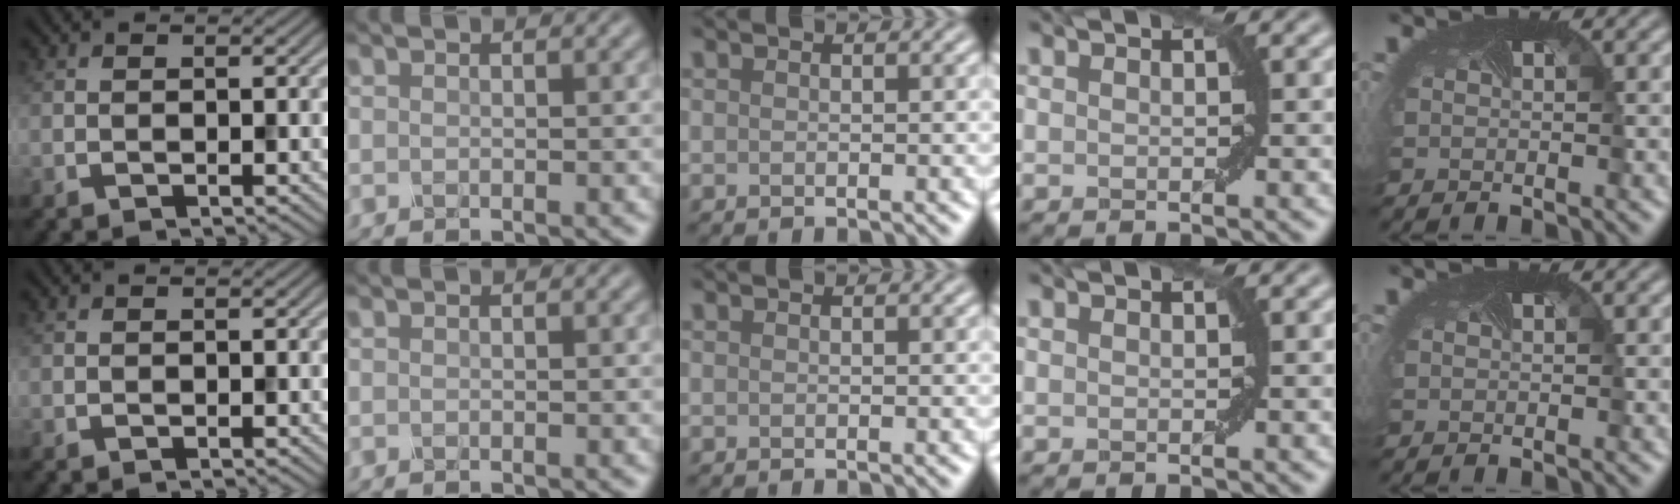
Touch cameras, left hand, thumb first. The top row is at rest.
{}